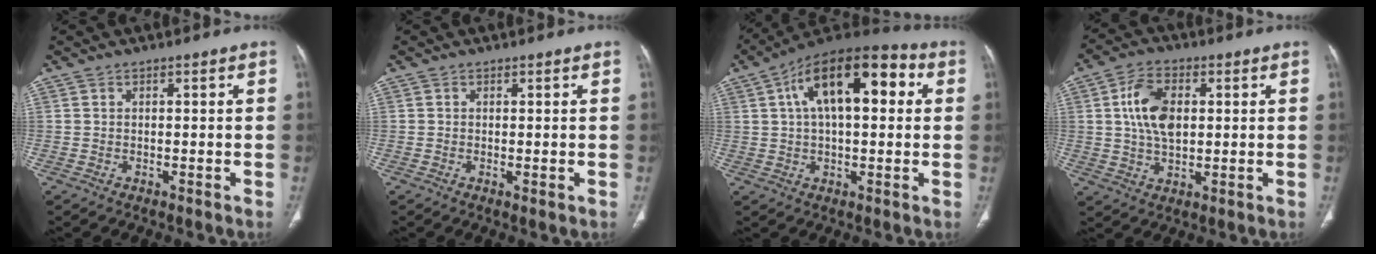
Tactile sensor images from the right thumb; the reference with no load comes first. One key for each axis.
{"total": 0.7, "fx": -0.1, "fy": 0.2, "fz": 0.6, "tx": -0.016, "ty": -0.004, "tz": -0.002}
{"total": 18.8, "fx": 5.0, "fy": 9.0, "fz": 15.7, "tx": -0.228, "ty": 0.029, "tz": 0.068}
{"total": 9.6, "fx": 1.7, "fy": 5.8, "fz": 7.5, "tx": -0.130, "ty": 0.000, "tz": 0.033}